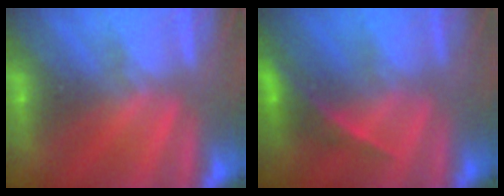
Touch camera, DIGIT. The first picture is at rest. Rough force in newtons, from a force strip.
{"total": 2.4}